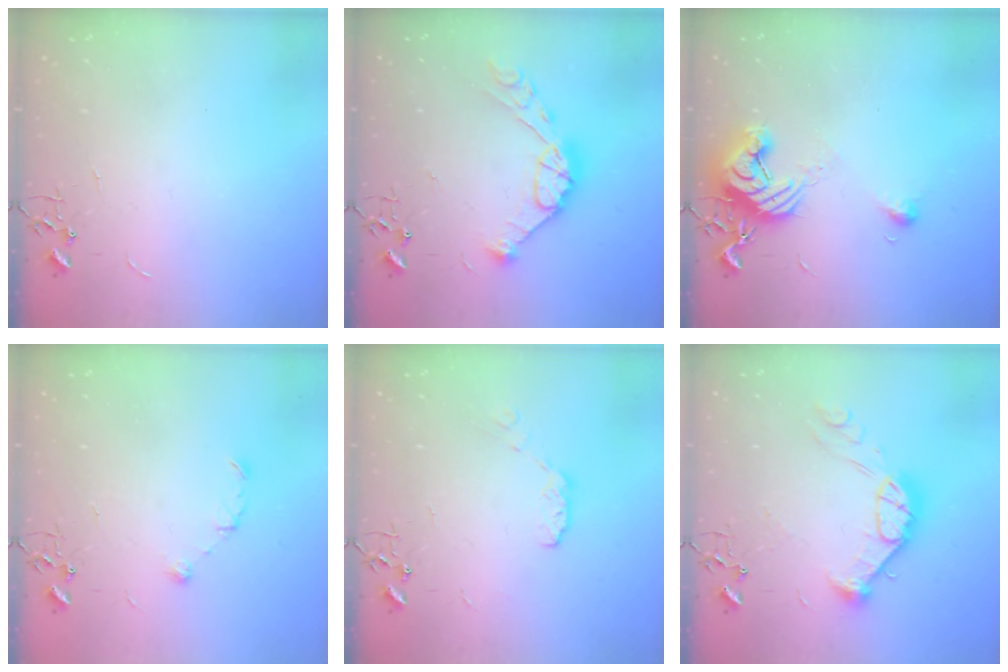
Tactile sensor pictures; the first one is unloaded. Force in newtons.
{"total": 12.9, "press": 12.9, "slide": 1.0}
{"total": 13.4, "press": 13.4, "slide": 1.2}
{"total": 6.4, "press": 6.3, "slide": 0.8}
{"total": 5.8, "press": 5.8, "slide": 0.1}
{"total": 14.5, "press": 14.4, "slide": 1.2}